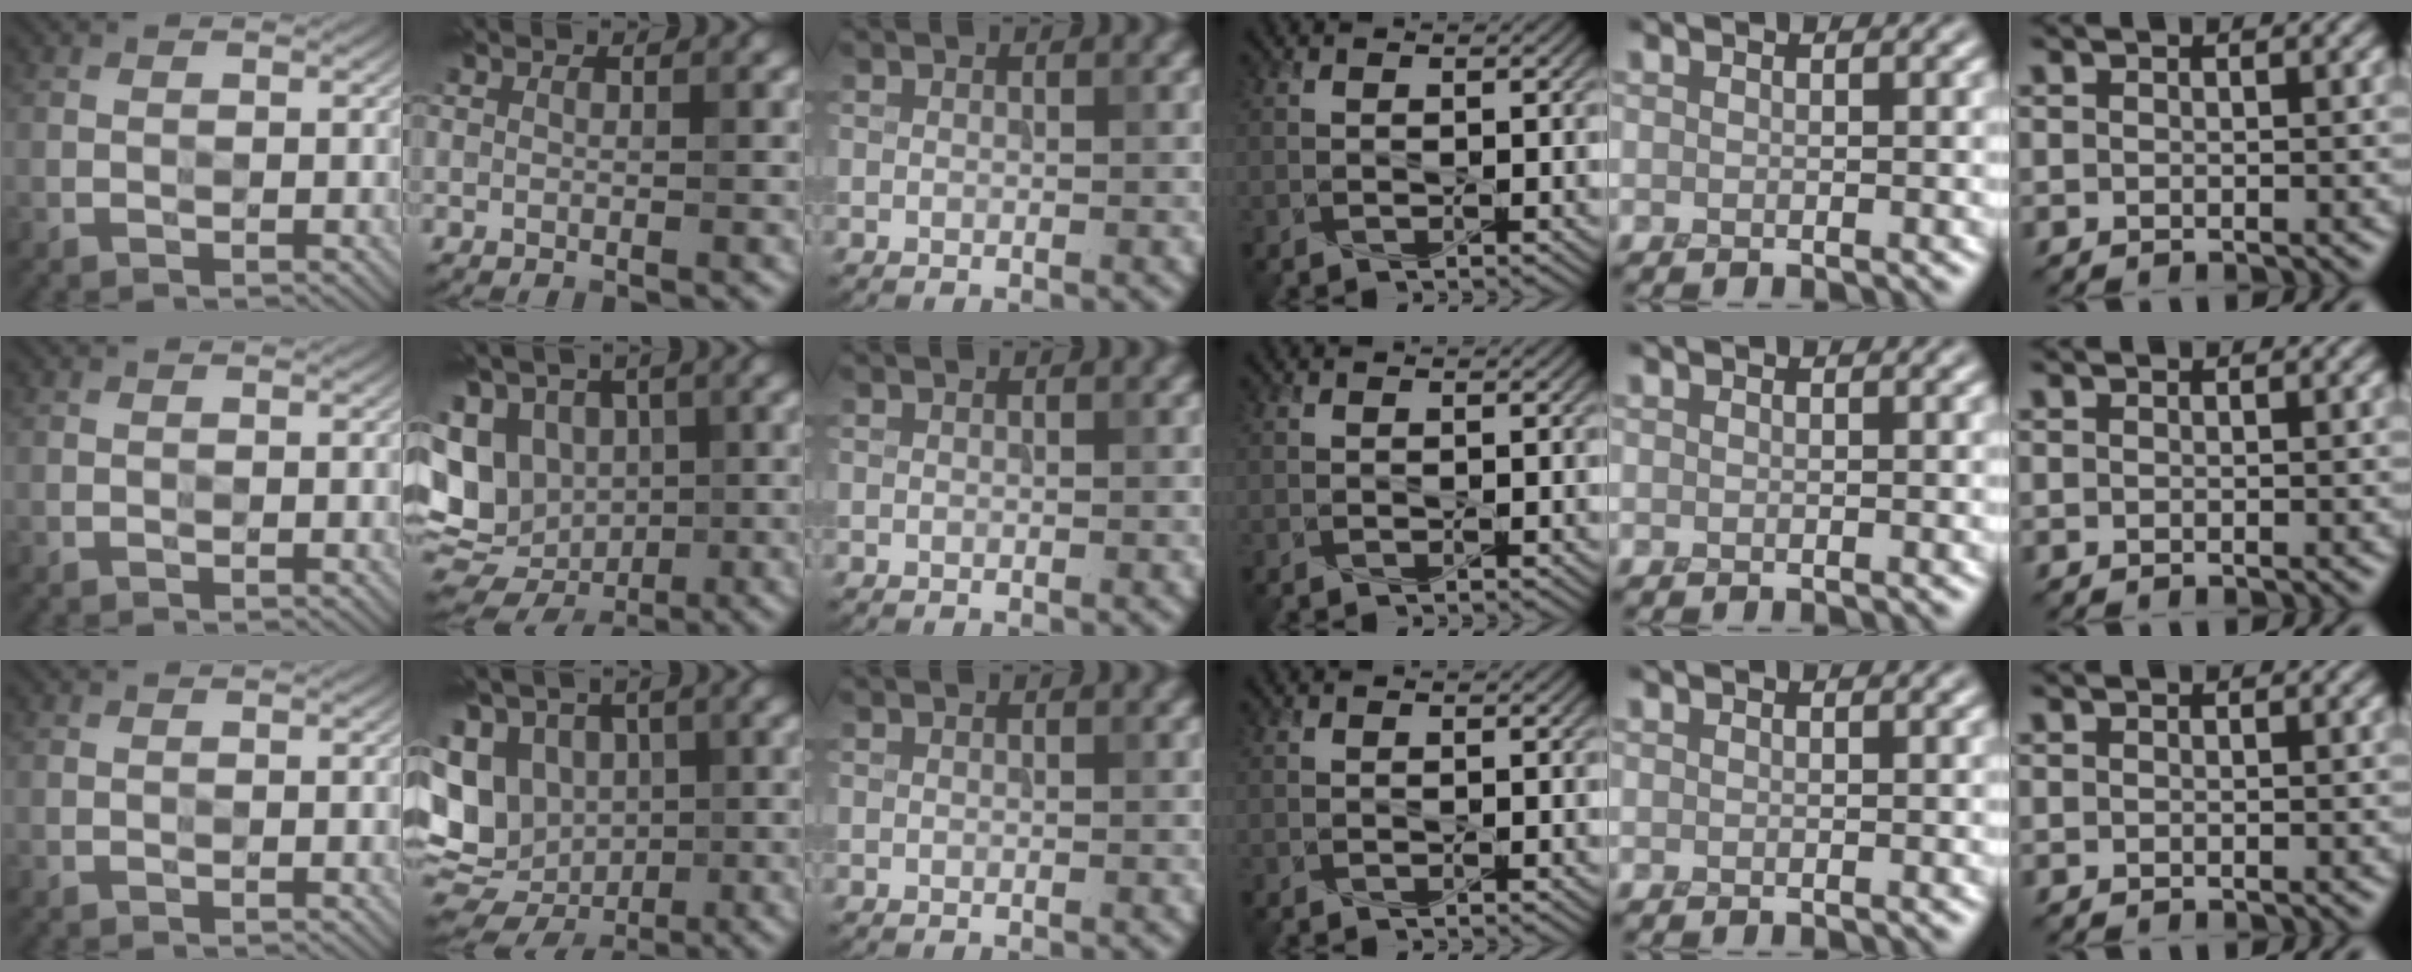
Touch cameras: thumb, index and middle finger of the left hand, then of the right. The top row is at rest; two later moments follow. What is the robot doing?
{"motion": "press", "object": "toy piano key"}